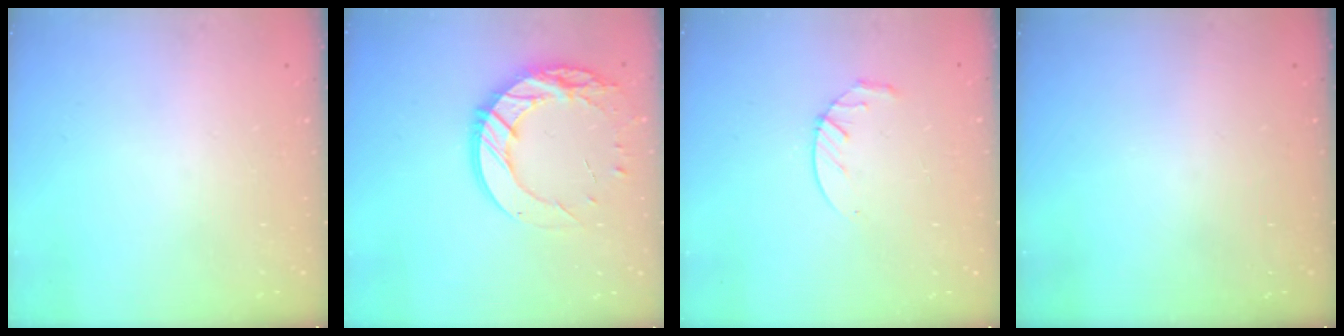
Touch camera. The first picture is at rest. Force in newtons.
{"total": 16.5, "press": 16.5, "slide": 1.4}
{"total": 4.2, "press": 4.2, "slide": 0.5}
{"total": 0.0}